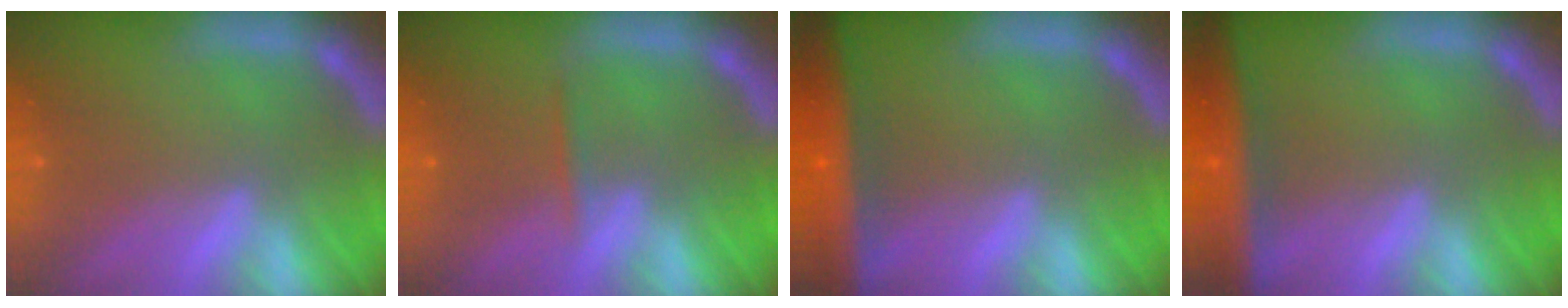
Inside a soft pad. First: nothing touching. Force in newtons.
{"total": 0.9}
{"total": 8.6}
{"total": 7.5}